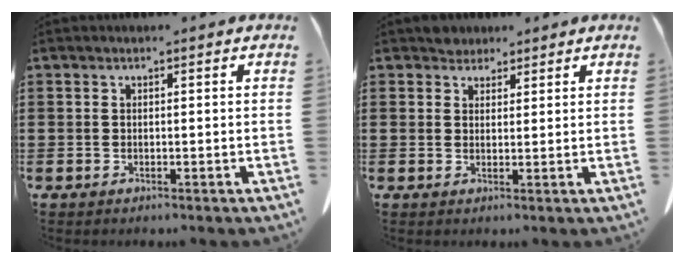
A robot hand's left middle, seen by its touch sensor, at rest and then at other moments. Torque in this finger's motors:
{"motor_torque": [0.01, 0.00, 0.00, 0.00]}